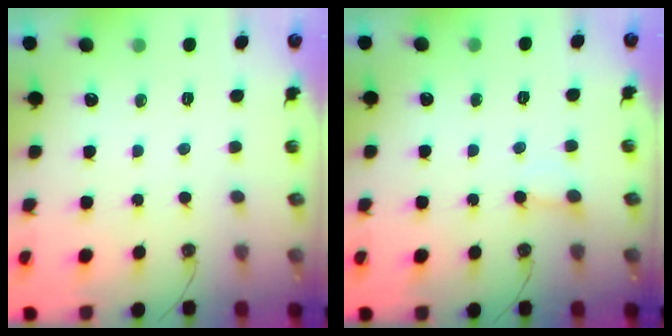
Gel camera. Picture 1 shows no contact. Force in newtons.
{"total": 3.7, "press": 3.7, "slide": 0.3}